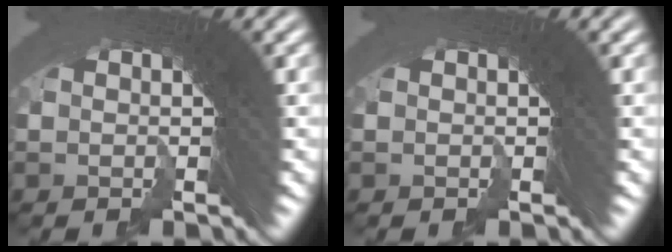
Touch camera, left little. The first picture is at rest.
{"total": 0.0}